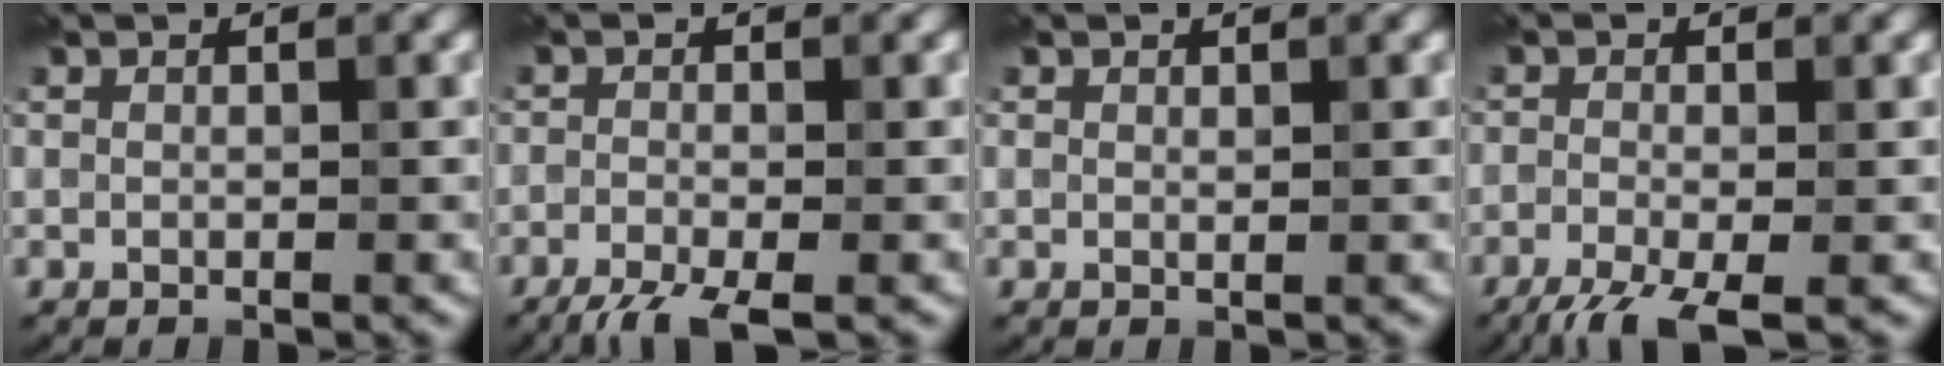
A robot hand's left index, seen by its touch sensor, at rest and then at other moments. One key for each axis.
{"total": 4.0, "fx": -2.9, "fy": 0.7, "fz": 2.6, "tx": -0.048, "ty": -0.008, "tz": -0.061}
{"total": 0.0}
{"total": 5.0, "fx": -3.3, "fy": 1.2, "fz": 3.5, "tx": -0.067, "ty": -0.014, "tz": -0.067}